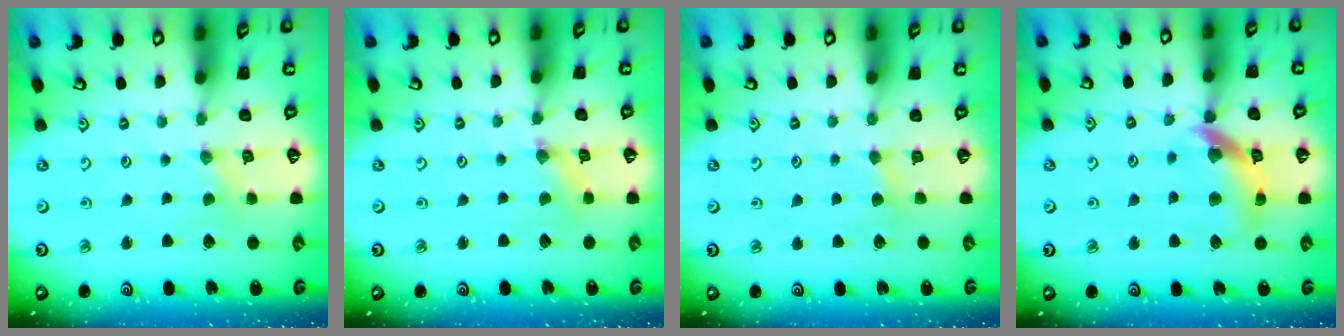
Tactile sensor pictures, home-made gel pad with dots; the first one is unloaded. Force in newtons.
{"total": 1.5, "press": 1.5, "slide": 0.4}
{"total": 3.0, "press": 3.0, "slide": 0.5}
{"total": 12.5, "press": 12.4, "slide": 1.6}